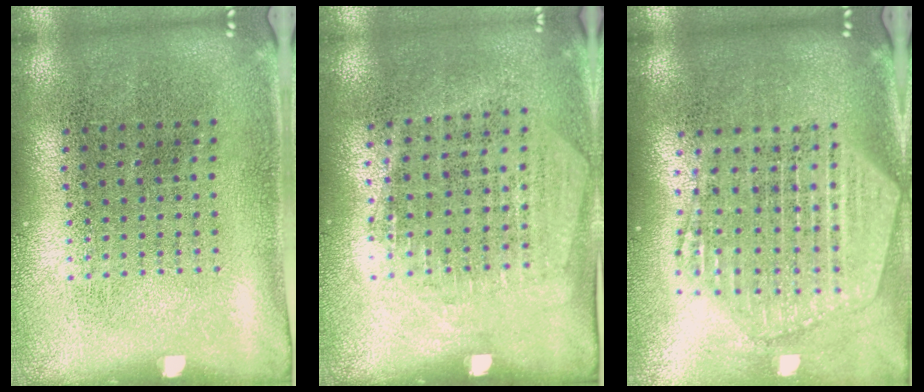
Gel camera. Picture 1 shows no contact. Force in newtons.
{"total": 1.3, "press": 1.2, "slide": 0.6}
{"total": 2.4, "press": 2.1, "slide": 1.3}